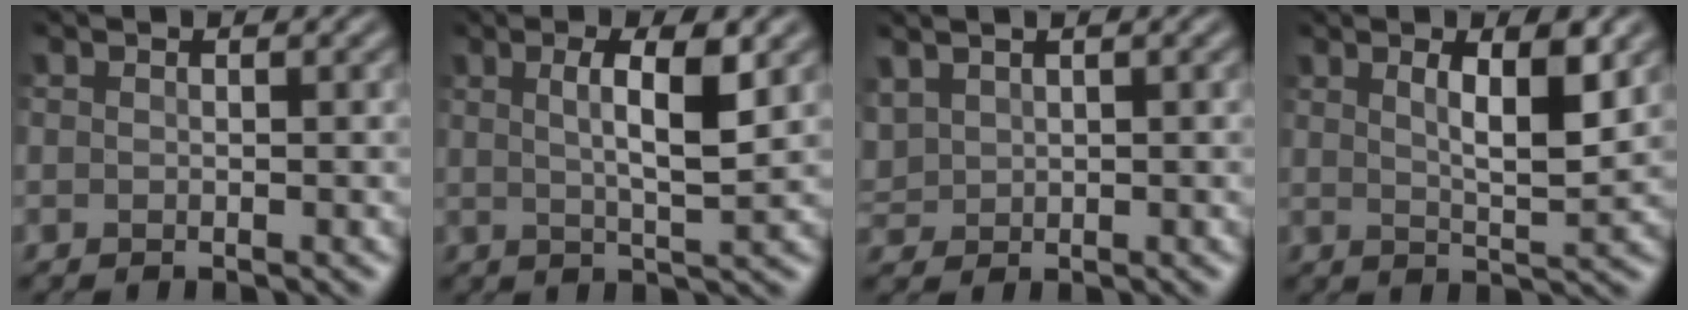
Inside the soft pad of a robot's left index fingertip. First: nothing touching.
{"total": 4.9, "force": [1.3, 1.1, 4.5], "torque": [-0.077, -0.003, 0.021]}
{"total": 1.7, "force": [0.9, 1.1, 0.8], "torque": [-0.027, 0.005, 0.024]}
{"total": 4.6, "force": [1.8, 1.1, 4.0], "torque": [-0.070, -0.008, 0.031]}